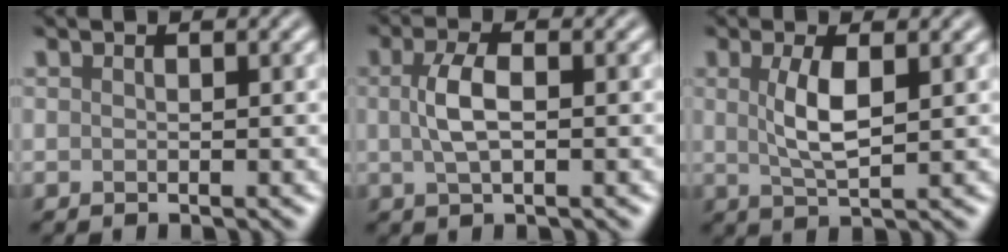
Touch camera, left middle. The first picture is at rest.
{"total": 3.1, "force": [0.3, 1.2, 2.9], "torque": [-0.064, 0.004, 0.003]}
{"total": 3.5, "force": [0.8, 1.1, 3.3], "torque": [-0.069, -0.002, 0.016]}